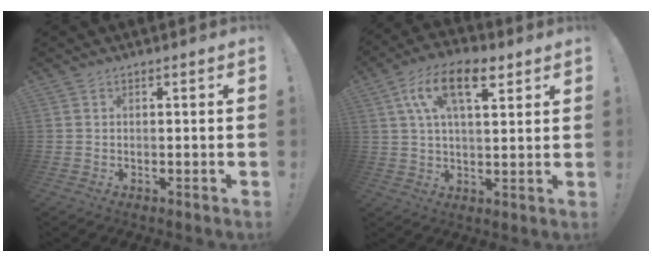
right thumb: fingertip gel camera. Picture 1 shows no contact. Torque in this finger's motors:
{"motor_torque": [1.50, 1.51, 1.42, 0.02, 0.07]}